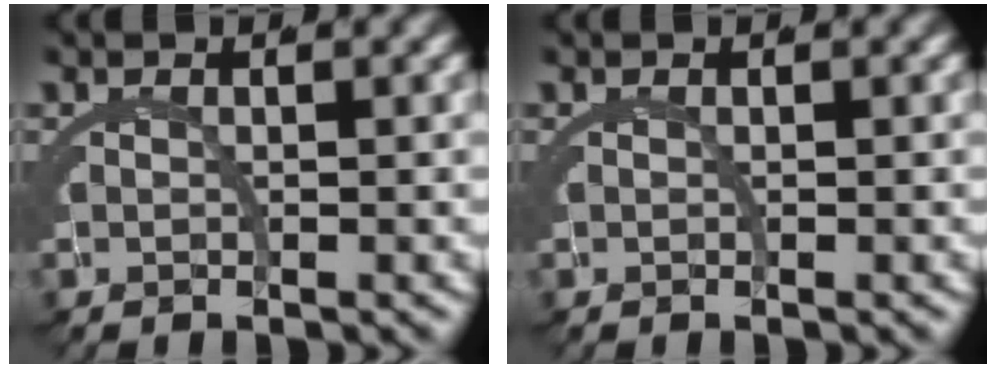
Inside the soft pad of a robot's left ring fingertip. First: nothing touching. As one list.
[{"total": 0.0}]